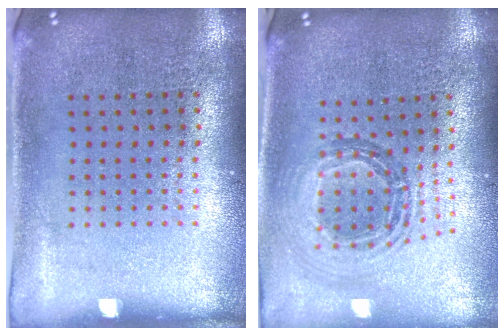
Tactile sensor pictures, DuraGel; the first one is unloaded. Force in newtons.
{"total": 0.9, "press": 0.9, "slide": 0.2}